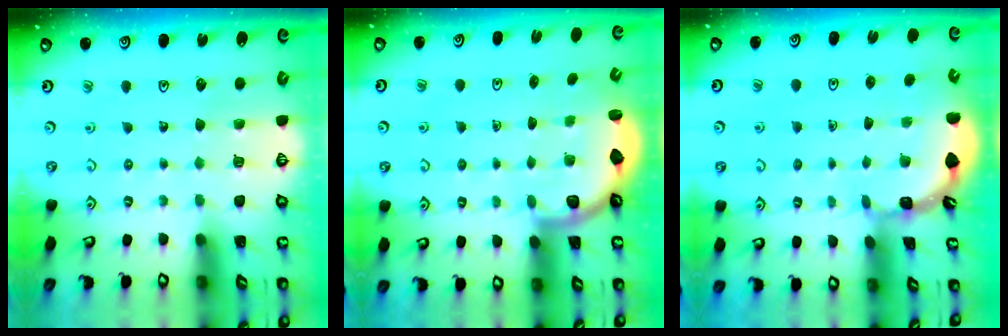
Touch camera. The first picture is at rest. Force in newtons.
{"total": 2.6, "press": 2.5, "slide": 0.6}
{"total": 1.7, "press": 1.7, "slide": 0.1}